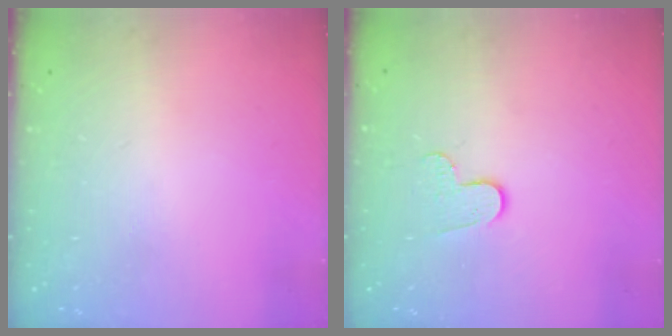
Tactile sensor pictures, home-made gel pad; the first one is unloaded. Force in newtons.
{"total": 6.2, "press": 6.1, "slide": 0.5}